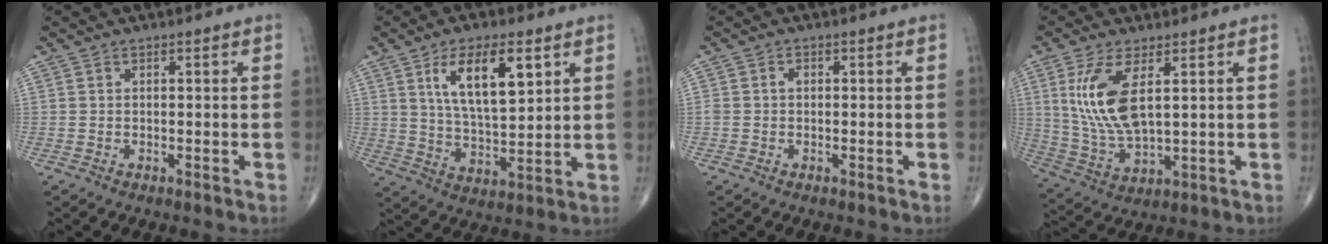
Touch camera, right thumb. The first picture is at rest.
{"total": 12.8, "force": [5.4, 5.0, 10.5], "torque": [-0.167, -0.023, 0.104]}
{"total": 1.3, "force": [0.1, 0.9, 0.8], "torque": [-0.015, 0.006, 0.002]}
{"total": 12.2, "force": [3.5, 4.9, 10.6], "torque": [-0.227, -0.018, 0.082]}